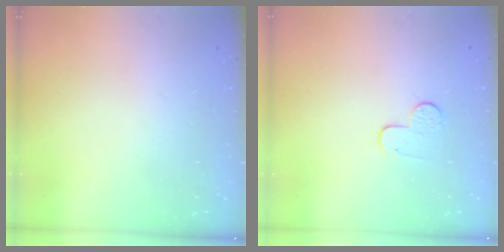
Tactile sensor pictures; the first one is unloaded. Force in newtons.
{"total": 7.1, "press": 7.1, "slide": 0.6}